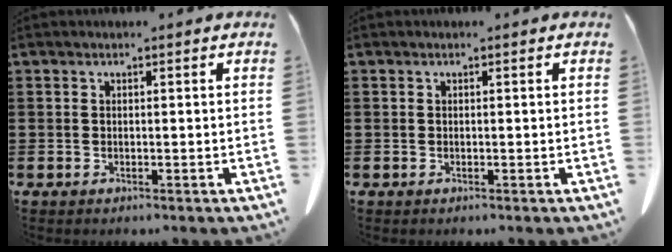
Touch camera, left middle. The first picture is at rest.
{"total": 0.0}